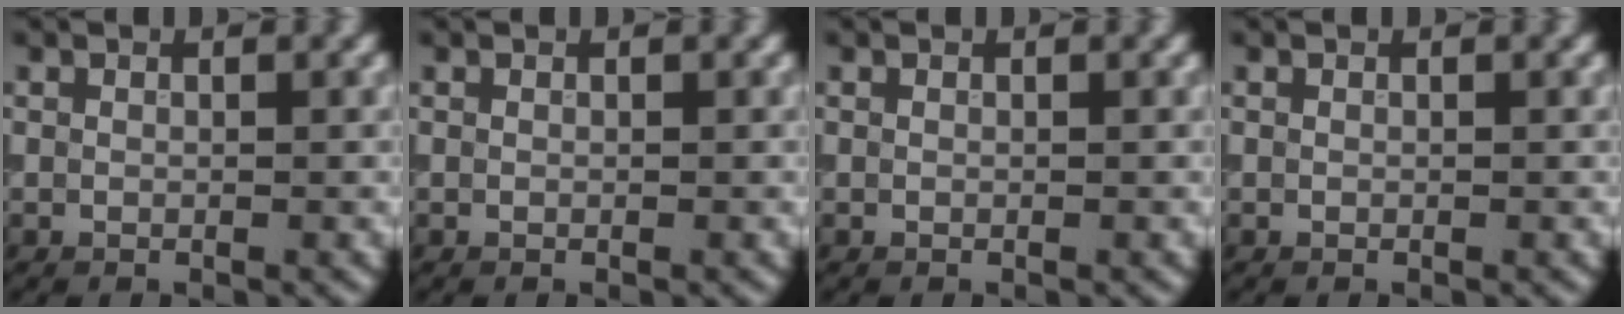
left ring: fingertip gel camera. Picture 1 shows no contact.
{"total": 0.0}
{"total": 0.0}
{"total": 0.0}